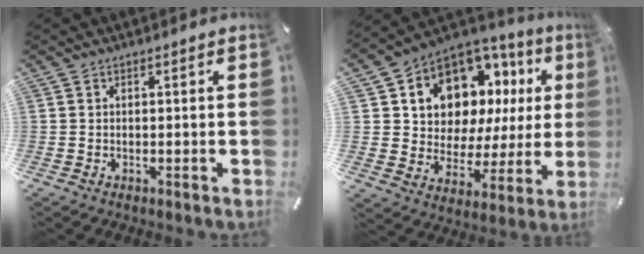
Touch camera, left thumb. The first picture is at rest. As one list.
[{"total": 11.8, "force": [7.2, 8.3, 4.2], "torque": [-0.079, -0.074, 0.133]}]